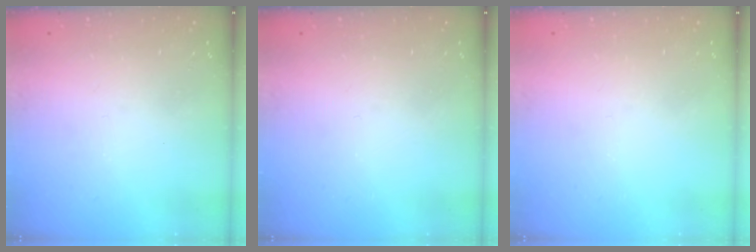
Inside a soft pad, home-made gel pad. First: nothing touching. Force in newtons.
{"total": 0.0}
{"total": 0.0}